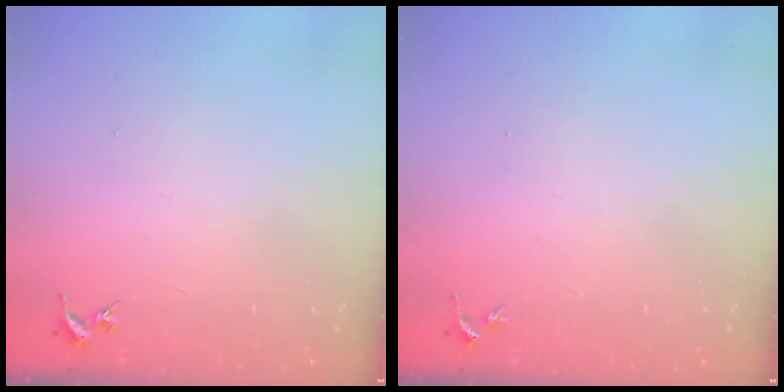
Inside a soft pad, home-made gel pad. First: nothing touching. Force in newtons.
{"total": 2.6, "press": 2.5, "slide": 0.3}